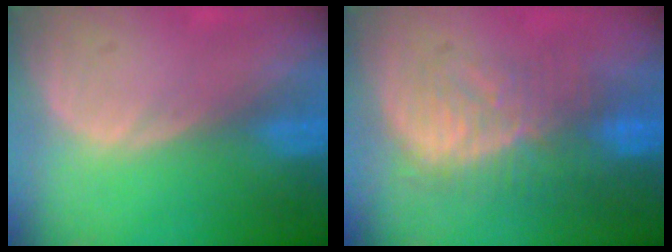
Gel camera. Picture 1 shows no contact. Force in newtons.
{"total": 8.7, "press": 8.4, "slide": 2.2}